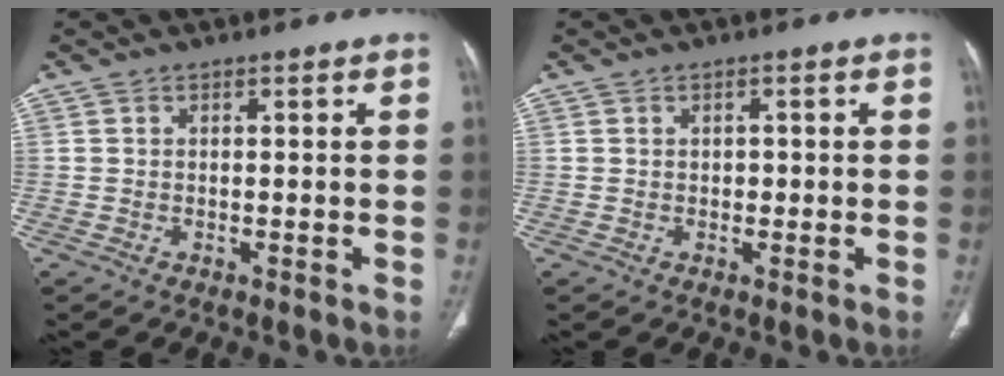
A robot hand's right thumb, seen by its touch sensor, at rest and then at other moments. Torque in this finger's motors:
{"motor_torque": [-0.28, 0.09, 0.36, 0.00, -0.03]}